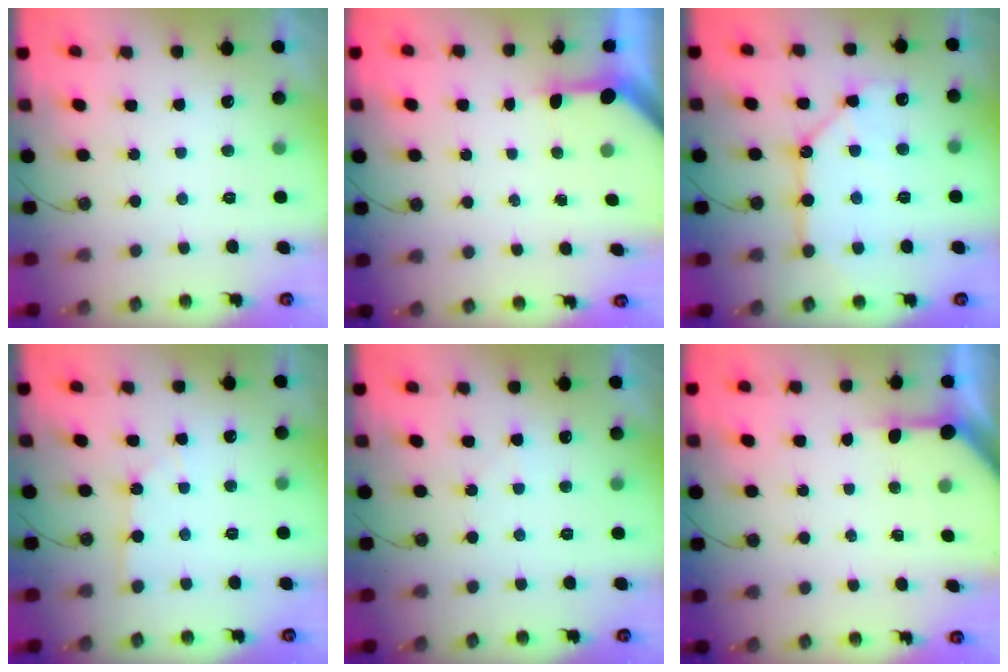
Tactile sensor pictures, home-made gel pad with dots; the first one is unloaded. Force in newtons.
{"total": 3.2, "press": 3.2, "slide": 0.3}
{"total": 11.4, "press": 11.4, "slide": 0.9}
{"total": 1.0, "press": 1.0, "slide": 0.1}
{"total": 4.4, "press": 4.4, "slide": 0.8}
{"total": 4.6, "press": 4.5, "slide": 0.4}